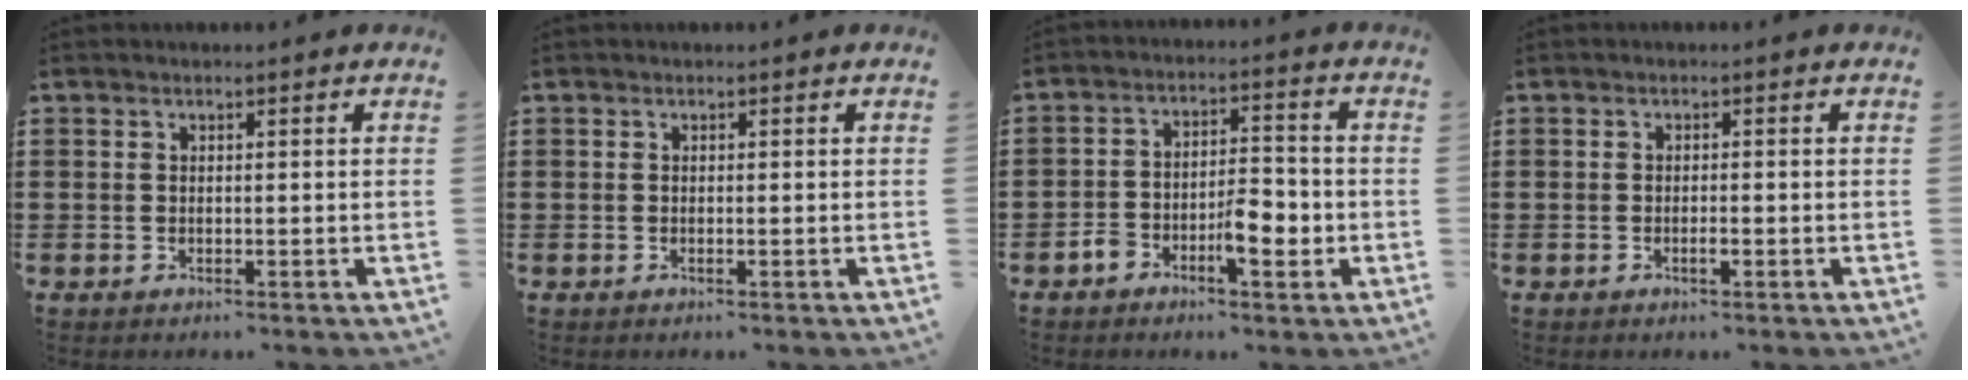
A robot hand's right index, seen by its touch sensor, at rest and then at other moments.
{"total": 0.0}
{"total": 6.5, "force": [-3.0, 2.9, 5.0], "torque": [-0.080, 0.014, -0.052]}
{"total": 1.3, "force": [-0.6, 0.2, 1.1], "torque": [-0.021, -0.005, -0.009]}